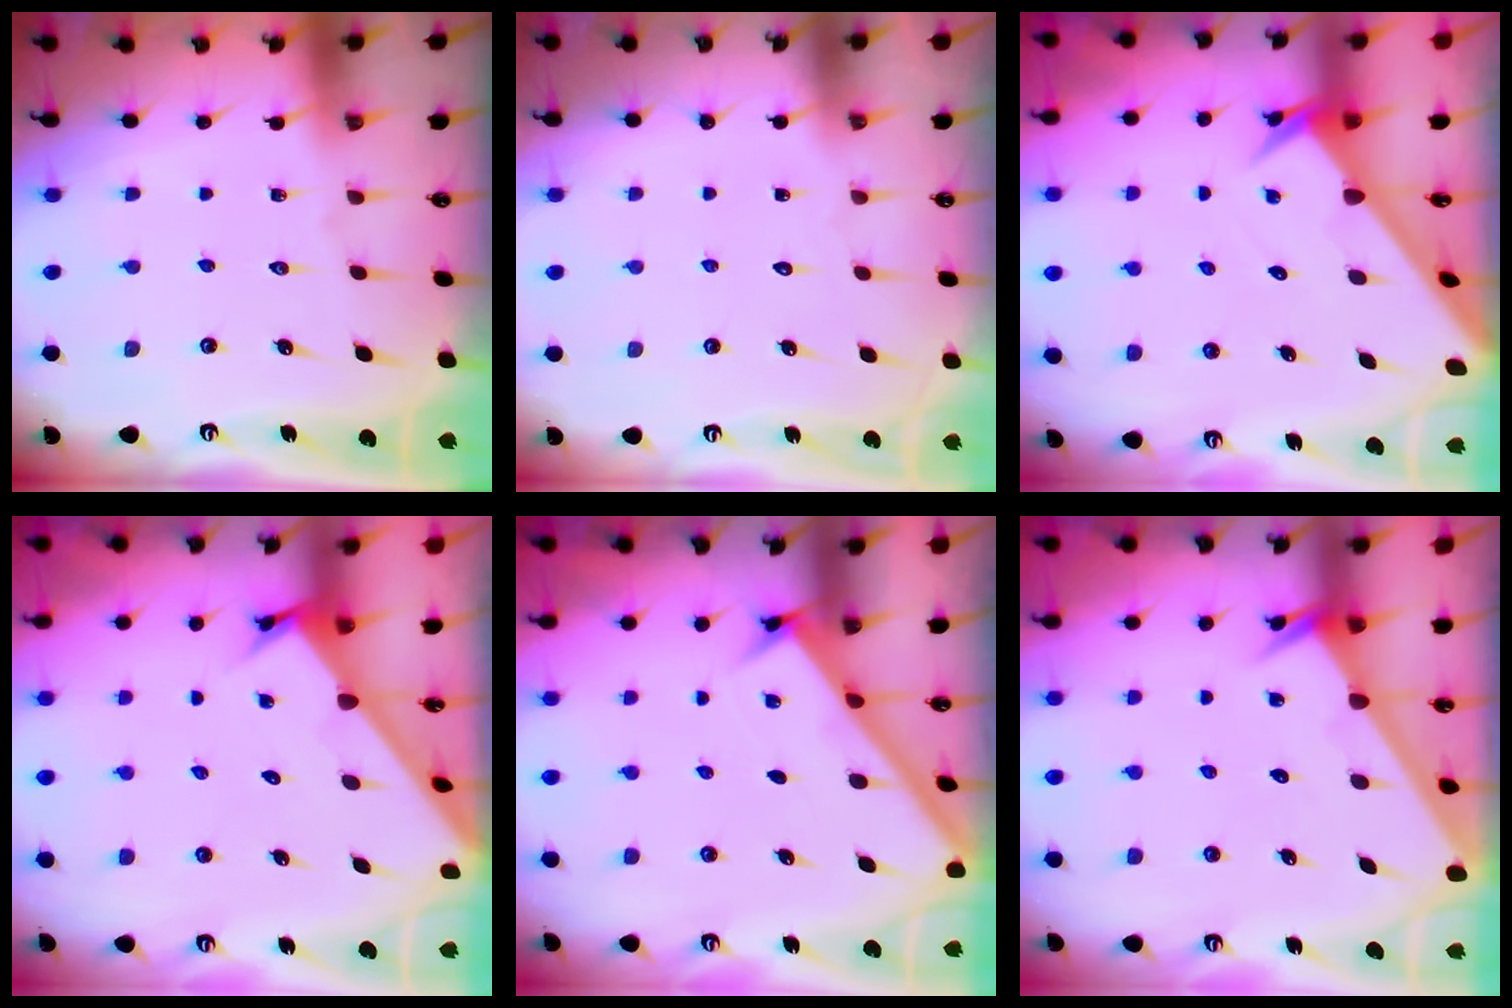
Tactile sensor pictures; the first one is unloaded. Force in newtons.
{"total": 1.5, "press": 1.5, "slide": 0.1}
{"total": 2.7, "press": 2.7, "slide": 0.1}
{"total": 2.6, "press": 2.6, "slide": 0.2}
{"total": 2.5, "press": 2.5, "slide": 0.3}
{"total": 2.7, "press": 2.7, "slide": 0.1}